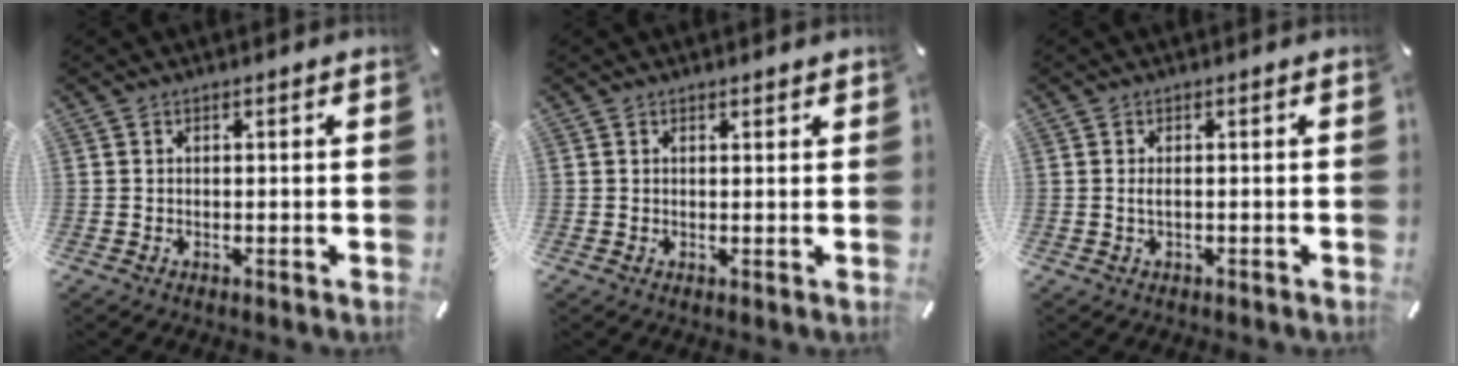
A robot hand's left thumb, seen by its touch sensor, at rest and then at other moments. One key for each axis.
{"total": 0.8, "fx": 0.7, "fy": 0.3, "fz": 0.2, "tx": -0.004, "ty": -0.001, "tz": 0.014}
{"total": 1.3, "fx": 0.0, "fy": 0.5, "fz": 1.2, "tx": -0.024, "ty": 0.001, "tz": -0.001}